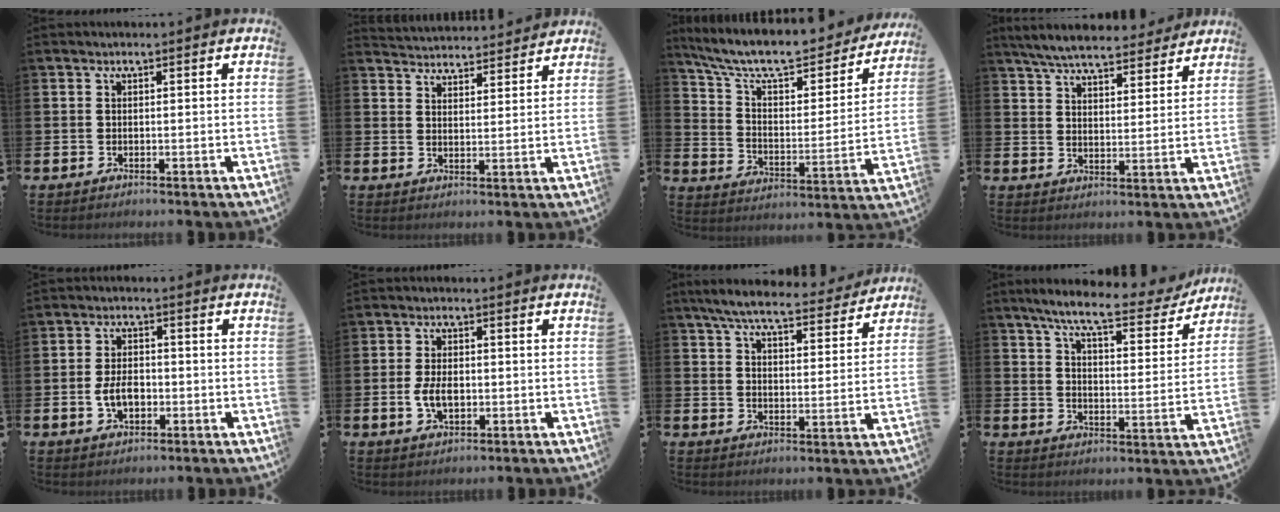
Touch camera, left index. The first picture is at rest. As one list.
[{"total": 4.0, "force": [3.9, 0.4, -0.4], "torque": [-0.002, -0.033, 0.070]}, {"total": 9.7, "force": [8.4, 2.7, 4.0], "torque": [-0.102, -0.063, 0.137]}, {"total": 6.6, "force": [6.3, 1.1, 1.6], "torque": [-0.045, -0.037, 0.109]}, {"total": 4.1, "force": [-0.9, 2.5, 3.1], "torque": [-0.047, 0.002, -0.019]}, {"total": 4.2, "force": [-0.5, 2.4, 3.3], "torque": [-0.059, 0.001, -0.014]}, {"total": 7.1, "force": [6.6, 1.3, 2.5], "torque": [-0.056, -0.041, 0.110]}, {"total": 8.1, "force": [6.9, 1.3, 4.0], "torque": [-0.087, -0.042, 0.112]}]